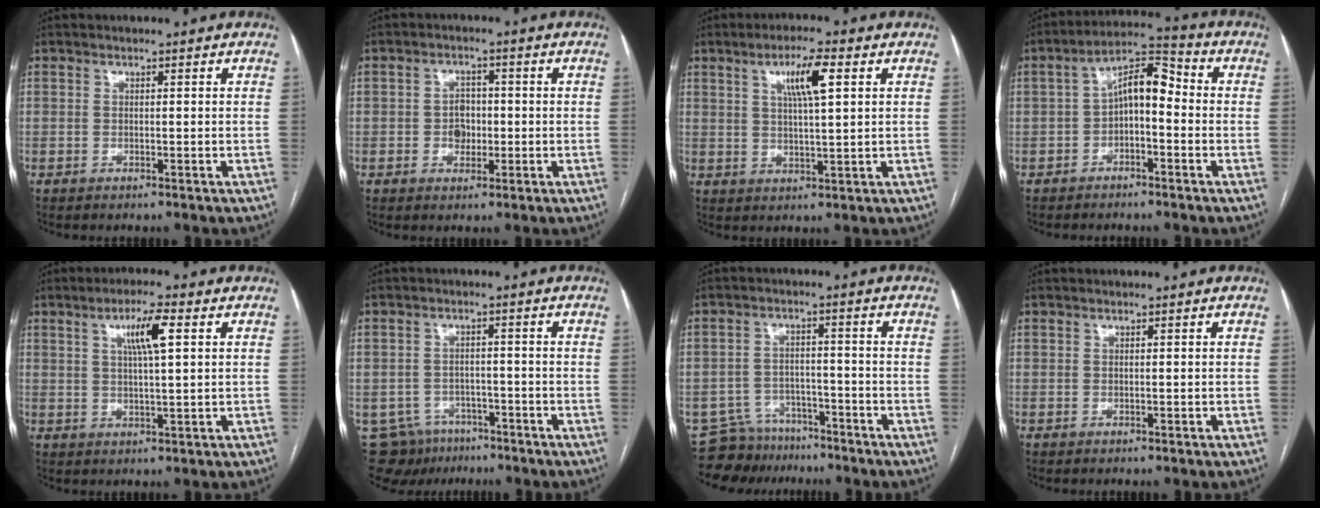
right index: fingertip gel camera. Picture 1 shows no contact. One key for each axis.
{"total": 3.4, "fx": -0.5, "fy": 2.7, "fz": 2.0, "tx": -0.027, "ty": 0.008, "tz": -0.007}
{"total": 6.6, "fx": 2.6, "fy": 0.7, "fz": 6.0, "tx": -0.108, "ty": 0.006, "tz": 0.045}
{"total": 7.5, "fx": -0.8, "fy": 3.2, "fz": 6.7, "tx": -0.116, "ty": 0.039, "tz": -0.018}
{"total": 6.1, "fx": 2.2, "fy": 0.5, "fz": 5.6, "tx": -0.101, "ty": 0.005, "tz": 0.038}
{"total": 9.1, "fx": -6.3, "fy": 6.4, "fz": 1.5, "tx": -0.031, "ty": 0.009, "tz": -0.085}
{"total": 8.1, "fx": -7.1, "fy": 3.9, "fz": -0.2, "tx": 0.004, "ty": 0.021, "tz": -0.114}
{"total": 0.0}